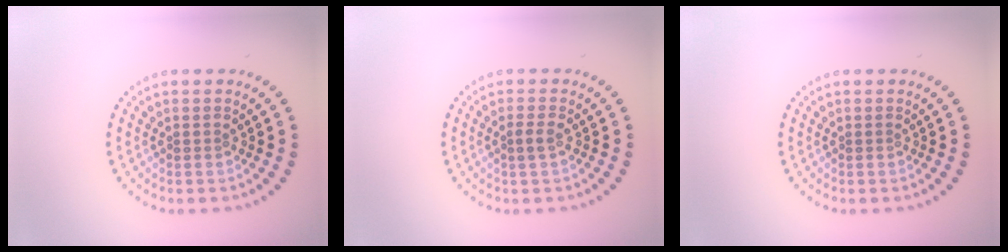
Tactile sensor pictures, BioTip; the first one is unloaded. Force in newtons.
{"total": 1.2, "press": 1.1, "slide": 0.5}
{"total": 0.0}